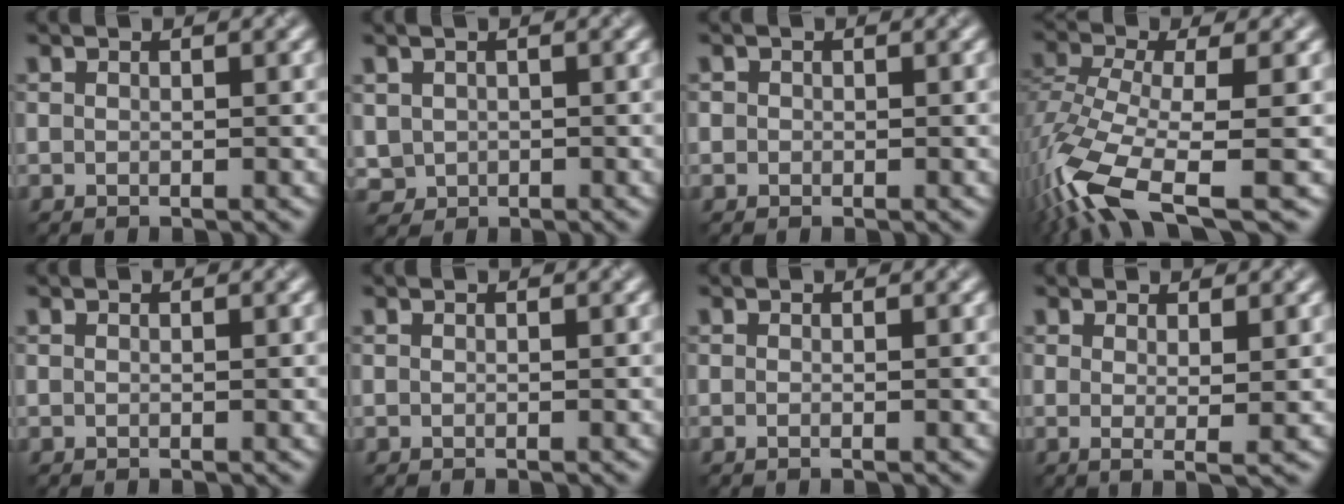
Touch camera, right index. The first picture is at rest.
{"total": 1.2, "force": [0.0, 1.2, -0.1], "torque": [-0.002, 0.003, 0.013]}
{"total": 0.7, "force": [-0.5, 0.4, -0.2], "torque": [0.006, 0.007, -0.003]}
{"total": 10.0, "force": [-5.7, 3.2, 7.5], "torque": [-0.173, -0.008, -0.105]}
{"total": 0.0}
{"total": 0.0}
{"total": 0.5, "force": [-0.3, 0.1, 0.5], "torque": [-0.005, -0.002, -0.007]}
{"total": 2.0, "force": [0.4, 0.4, 1.9], "torque": [-0.024, -0.006, 0.012]}